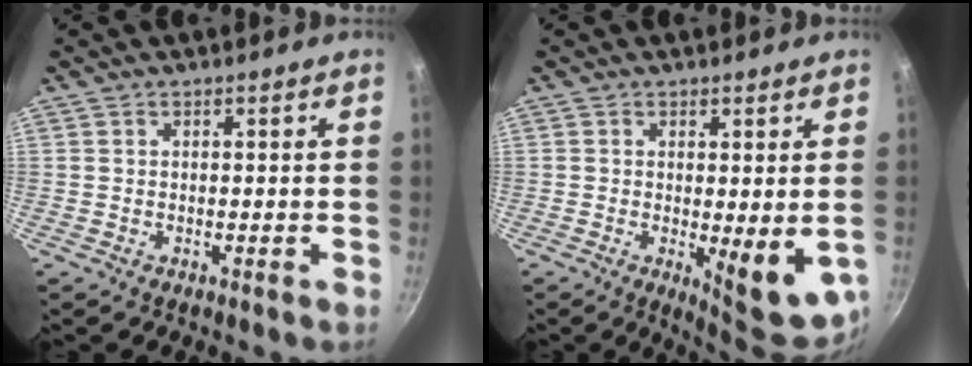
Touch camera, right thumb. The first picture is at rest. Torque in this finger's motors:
{"motor_torque": [1.68, 1.47, 1.24, -0.50, 0.27]}